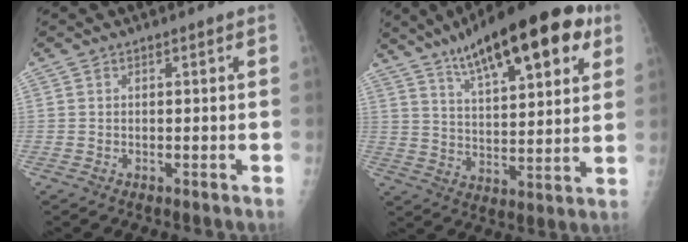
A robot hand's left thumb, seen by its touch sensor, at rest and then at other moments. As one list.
[{"total": 22.1, "force": [12.1, 7.2, 17.1], "torque": [-0.235, -0.021, 0.186]}]